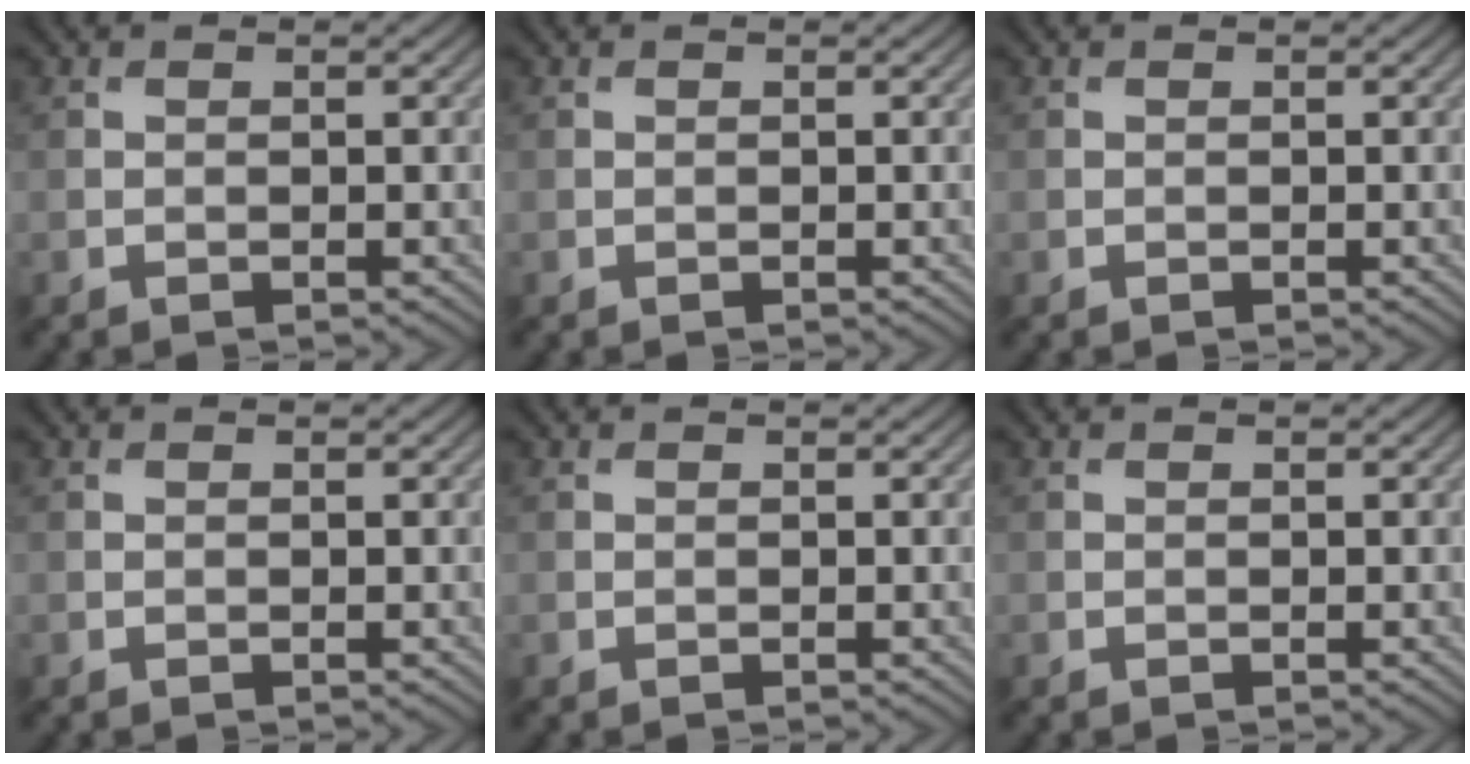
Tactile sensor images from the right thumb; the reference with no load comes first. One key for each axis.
{"total": 0.0}
{"total": 0.0}
{"total": 0.0}
{"total": 0.0}
{"total": 0.0}